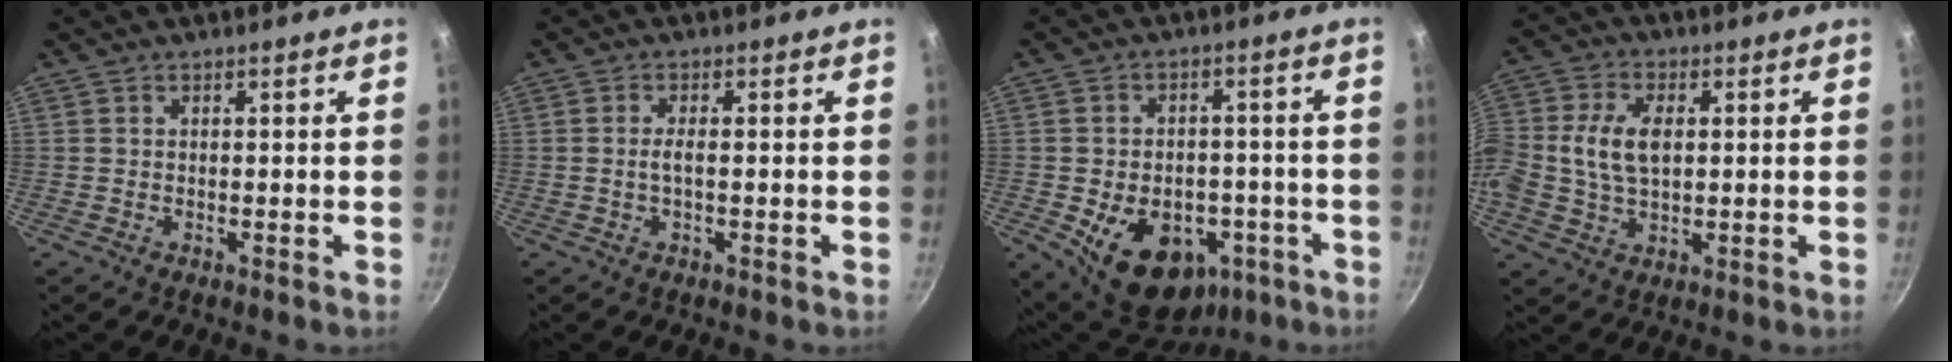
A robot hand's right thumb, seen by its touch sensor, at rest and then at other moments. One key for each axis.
{"total": 1.9, "fx": -0.3, "fy": 0.5, "fz": 1.9, "tx": -0.042, "ty": 0.005, "tz": -0.008}
{"total": 17.4, "fx": -6.6, "fy": 12.1, "fz": 10.5, "tx": -0.130, "ty": 0.026, "tz": -0.076}
{"total": 10.7, "fx": 0.9, "fy": 7.0, "fz": 8.0, "tx": -0.159, "ty": 0.021, "tz": 0.011}